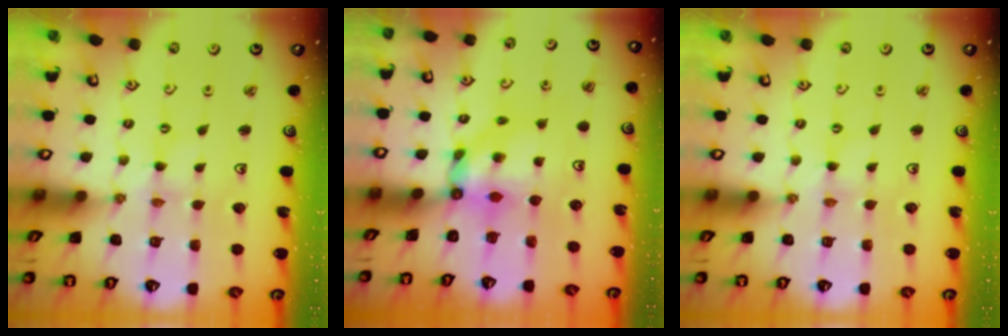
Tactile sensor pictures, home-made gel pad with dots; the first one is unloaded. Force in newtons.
{"total": 6.3, "press": 6.3, "slide": 0.4}
{"total": 1.0, "press": 1.0, "slide": 0.0}